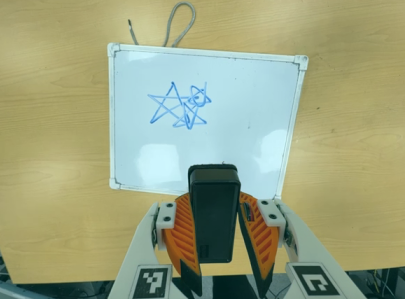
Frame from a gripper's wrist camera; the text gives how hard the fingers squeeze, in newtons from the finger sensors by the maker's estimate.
{"total": 9.7, "left": 8.1, "right": 11.4}